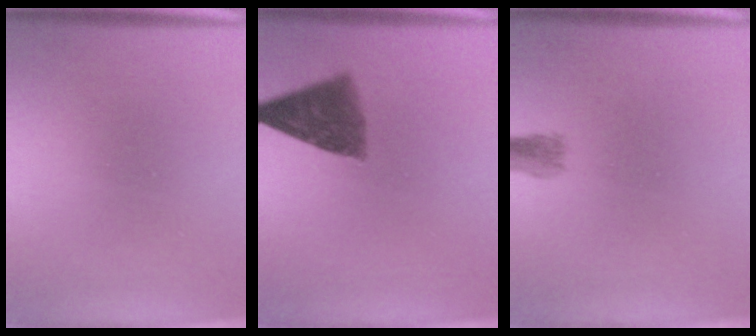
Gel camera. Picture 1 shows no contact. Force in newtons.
{"total": 8.2}
{"total": 1.8}